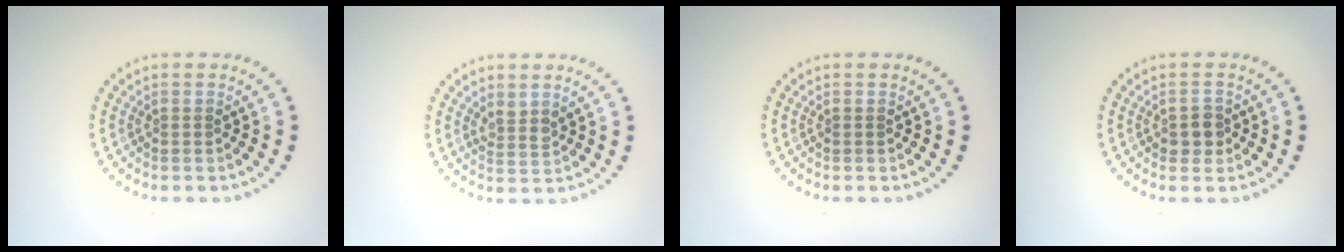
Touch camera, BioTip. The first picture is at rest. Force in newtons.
{"total": 1.4, "press": 1.1, "slide": 0.9}
{"total": 0.0}
{"total": 1.7, "press": 1.6, "slide": 0.5}